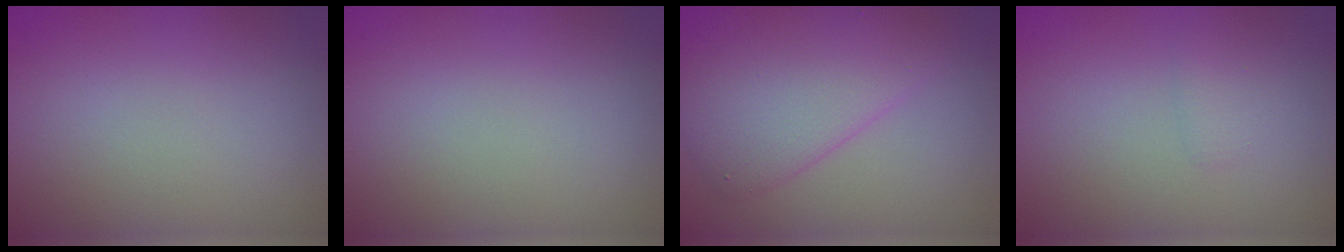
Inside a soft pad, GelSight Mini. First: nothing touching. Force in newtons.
{"total": 0.0}
{"total": 6.2, "press": 6.2, "slide": 0.1}
{"total": 0.9, "press": 0.9, "slide": 0.1}